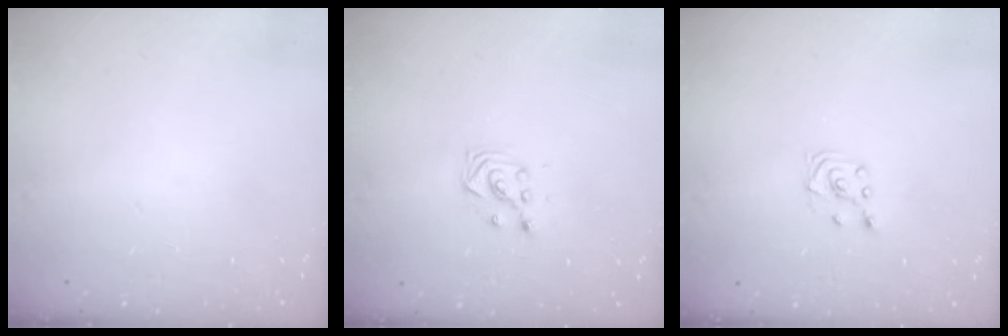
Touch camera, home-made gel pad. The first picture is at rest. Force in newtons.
{"total": 2.9, "press": 2.9, "slide": 0.4}
{"total": 2.3, "press": 2.2, "slide": 0.6}